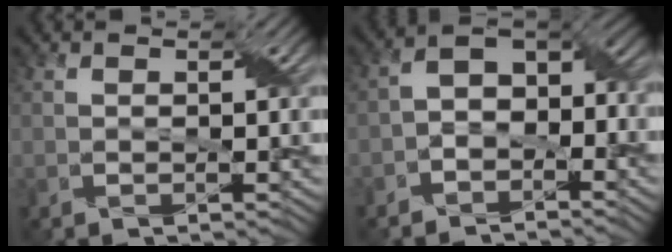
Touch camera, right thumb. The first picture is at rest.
{"total": 6.3, "force": [-2.8, 4.1, 3.9], "torque": [-0.054, 0.001, -0.066]}